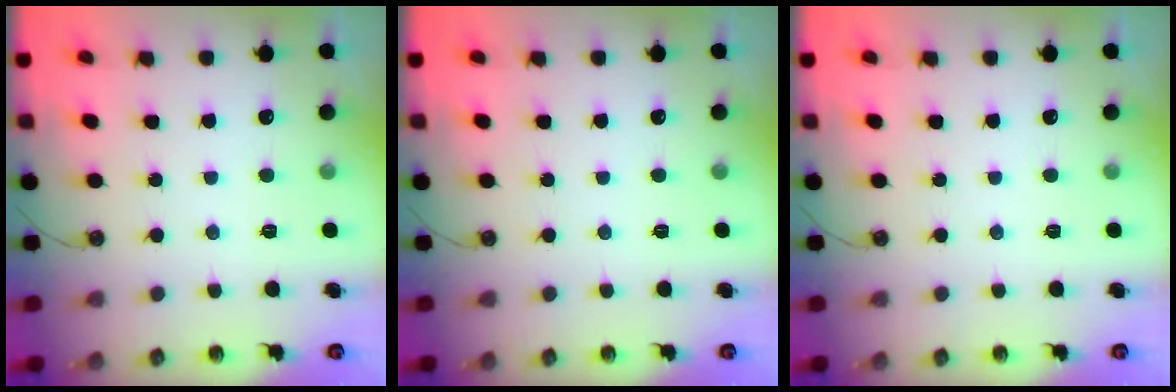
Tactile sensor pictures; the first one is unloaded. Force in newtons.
{"total": 0.0}
{"total": 0.0}